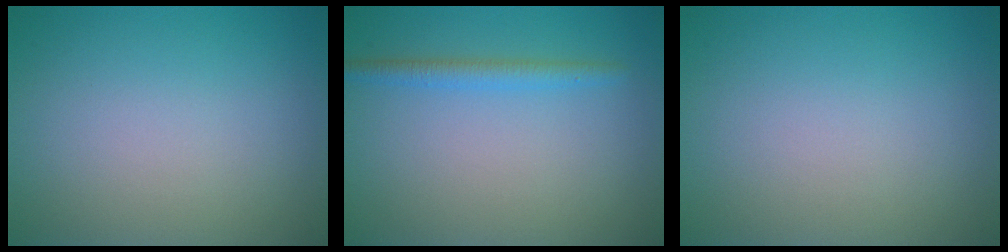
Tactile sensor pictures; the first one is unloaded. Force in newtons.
{"total": 1.8, "press": 1.8, "slide": 0.0}
{"total": 0.0}